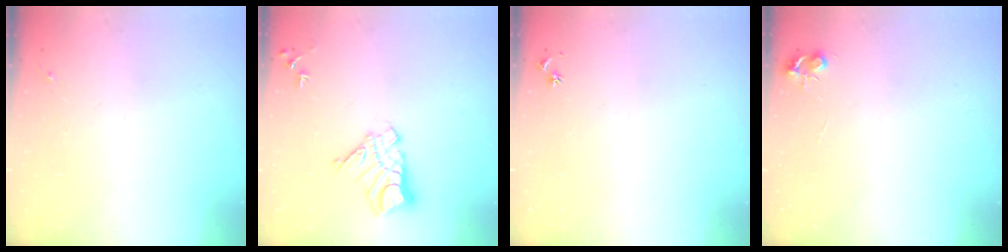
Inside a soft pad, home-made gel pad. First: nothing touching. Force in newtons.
{"total": 11.1, "press": 11.0, "slide": 1.0}
{"total": 3.0, "press": 2.9, "slide": 0.3}
{"total": 5.3, "press": 5.3, "slide": 0.7}